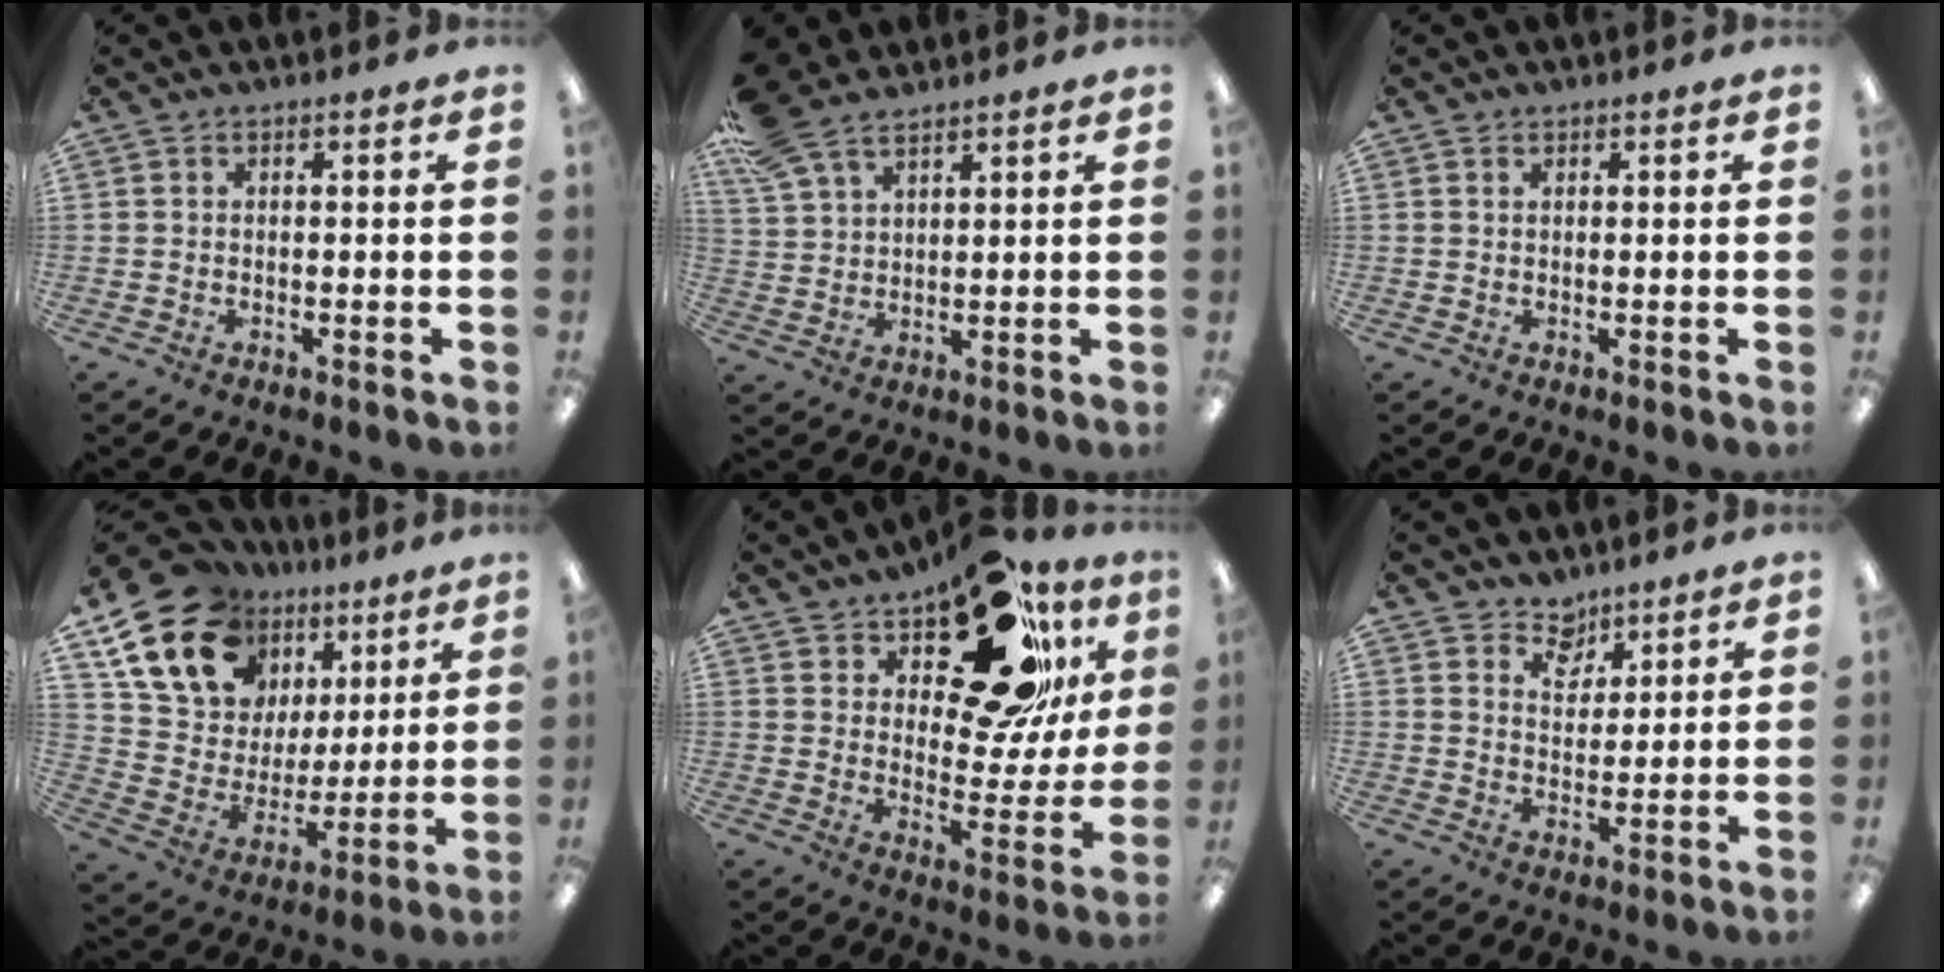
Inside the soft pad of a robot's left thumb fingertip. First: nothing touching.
{"total": 10.0, "force": [7.7, 4.7, 4.2], "torque": [-0.104, -0.025, 0.151]}
{"total": 0.9, "force": [0.6, 0.5, 0.4], "torque": [-0.010, 0.002, 0.011]}
{"total": 18.7, "force": [11.4, 12.6, 7.8], "torque": [-0.156, -0.061, 0.219]}
{"total": 22.2, "force": [15.5, 9.3, 12.9], "torque": [-0.191, -0.085, 0.261]}
{"total": 6.0, "force": [4.8, 3.6, 0.5], "torque": [-0.007, -0.031, 0.087]}